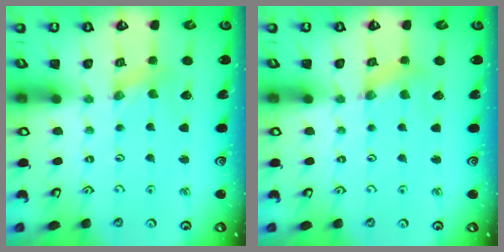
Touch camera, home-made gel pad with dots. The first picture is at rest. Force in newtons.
{"total": 2.8, "press": 2.8, "slide": 0.4}